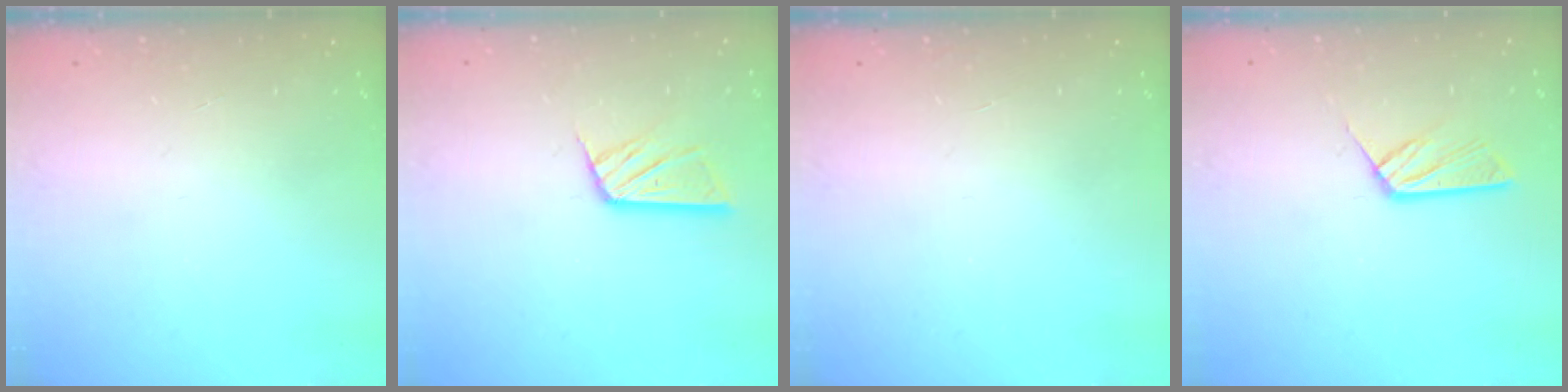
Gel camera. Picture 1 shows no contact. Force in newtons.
{"total": 10.4, "press": 10.3, "slide": 1.0}
{"total": 0.0}
{"total": 6.3, "press": 6.3, "slide": 0.5}